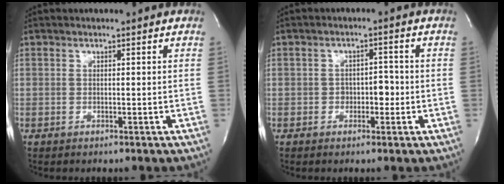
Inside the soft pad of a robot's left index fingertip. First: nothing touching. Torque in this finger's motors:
{"motor_torque": [0.08, 0.00, 0.01, 0.00]}